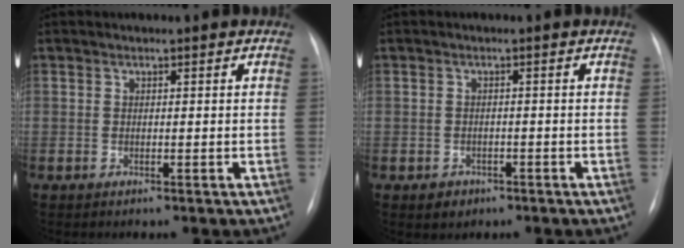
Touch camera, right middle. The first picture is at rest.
{"total": 2.1, "force": [-1.2, 1.6, 0.5], "torque": [-0.011, 0.002, -0.011]}